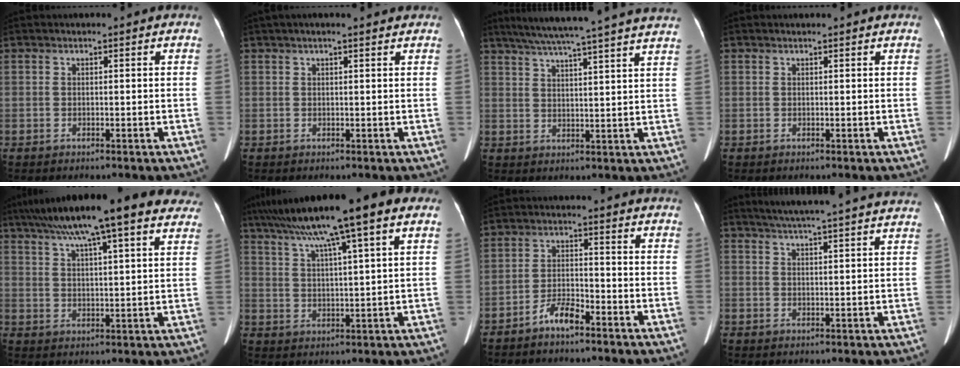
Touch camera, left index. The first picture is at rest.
{"total": 4.6, "force": [3.9, 0.7, 2.4], "torque": [-0.033, 0.035, 0.051]}
{"total": 23.3, "force": [20.5, -0.7, 11.1], "torque": [-0.183, 0.001, 0.264]}
{"total": 1.2, "force": [1.2, 0.0, 0.4], "torque": [-0.008, 0.013, 0.018]}
{"total": 23.3, "force": [17.7, 3.6, 14.8], "torque": [-0.238, 0.055, 0.239]}
{"total": 16.5, "force": [10.9, 0.6, 12.4], "torque": [-0.205, 0.050, 0.164]}
{"total": 4.3, "force": [-3.4, 1.0, 2.5], "torque": [-0.052, 0.005, -0.063]}
{"total": 20.4, "force": [18.4, 0.2, 8.8], "torque": [-0.139, 0.005, 0.235]}